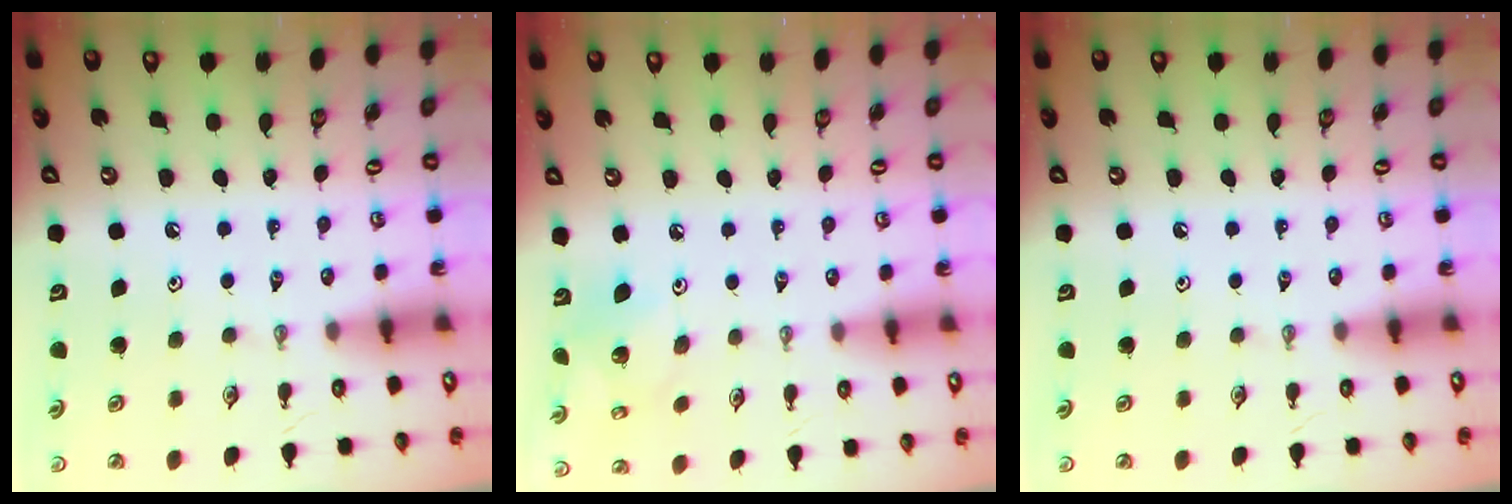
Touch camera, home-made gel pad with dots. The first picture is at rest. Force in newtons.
{"total": 5.9, "press": 5.9, "slide": 0.2}
{"total": 0.0}